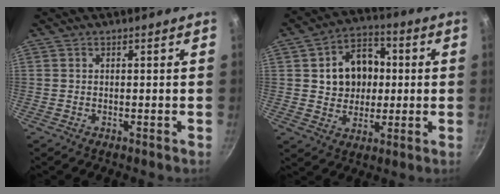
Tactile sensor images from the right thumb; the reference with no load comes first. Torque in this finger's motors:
{"motor_torque": [-0.83, 0.68, -0.14, 0.20, 0.12]}